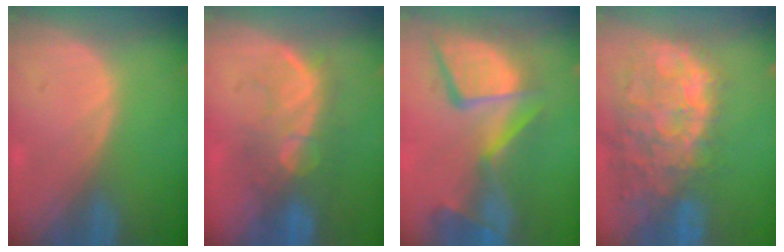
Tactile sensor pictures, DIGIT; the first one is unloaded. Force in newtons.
{"total": 8.4, "press": 8.1, "slide": 2.2}
{"total": 13.5, "press": 11.0, "slide": 7.8}
{"total": 14.6, "press": 11.8, "slide": 8.7}